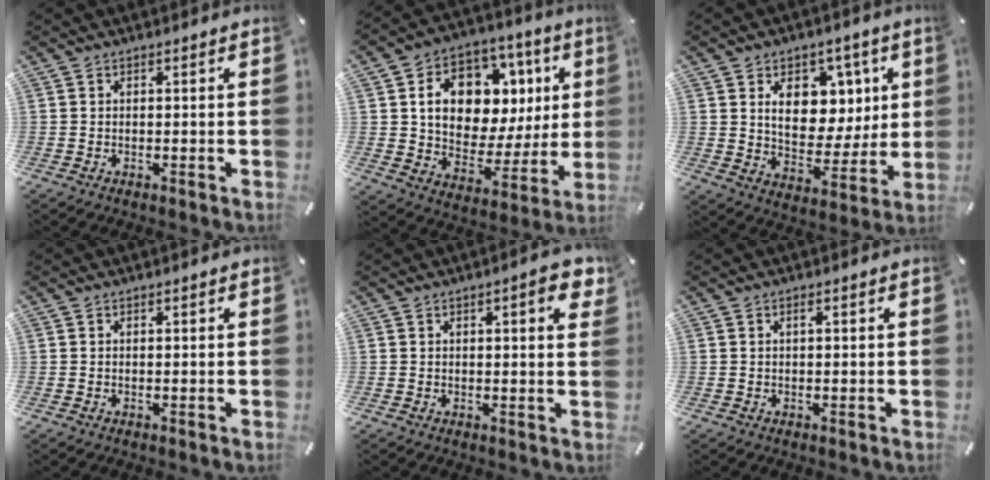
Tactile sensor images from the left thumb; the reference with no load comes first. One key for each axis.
{"total": 15.9, "fx": 5.8, "fy": 11.1, "fz": 9.9, "tx": -0.154, "ty": -0.033, "tz": 0.106}
{"total": 12.6, "fx": 4.6, "fy": 9.7, "fz": 6.6, "tx": -0.091, "ty": -0.023, "tz": 0.087}
{"total": 0.0}
{"total": 5.3, "fx": 2.4, "fy": 1.5, "fz": 4.6, "tx": -0.059, "ty": -0.010, "tz": 0.033}
{"total": 1.1, "fx": 0.3, "fy": 0.4, "fz": 1.0, "tx": -0.019, "ty": 0.005, "tz": 0.004}